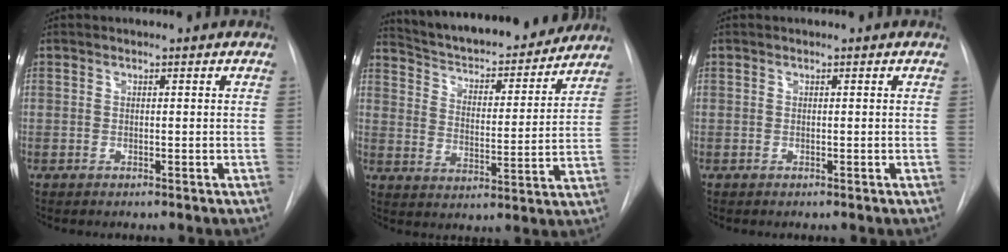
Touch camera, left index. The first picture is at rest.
{"total": 20.2, "force": [18.6, 3.8, 6.9], "torque": [-0.105, -0.004, 0.268]}
{"total": 0.0}